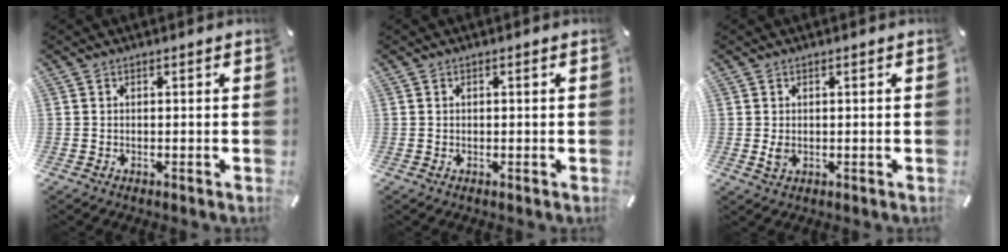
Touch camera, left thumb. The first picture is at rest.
{"total": 0.6, "force": [0.1, 0.2, 0.6], "torque": [-0.012, 0.001, 0.002]}
{"total": 1.9, "force": [0.1, 1.3, 1.3], "torque": [-0.026, -0.005, -0.002]}